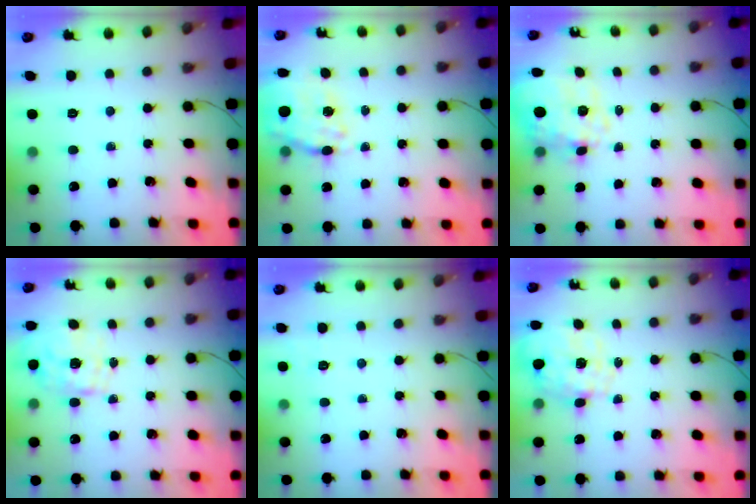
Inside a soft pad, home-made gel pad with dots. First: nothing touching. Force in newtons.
{"total": 8.6, "press": 7.7, "slide": 3.8}
{"total": 12.1, "press": 11.7, "slide": 3.1}
{"total": 1.6, "press": 1.4, "slide": 0.8}
{"total": 6.8, "press": 6.6, "slide": 1.8}
{"total": 2.0, "press": 1.8, "slide": 1.0}